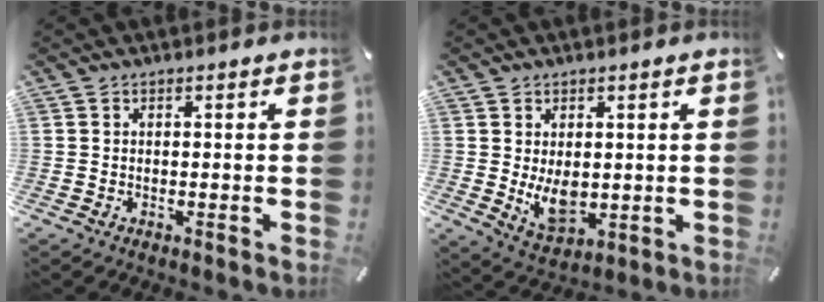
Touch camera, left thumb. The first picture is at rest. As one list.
[{"total": 7.8, "force": [0.4, 5.3, 5.7], "torque": [-0.101, -0.009, 0.009]}]